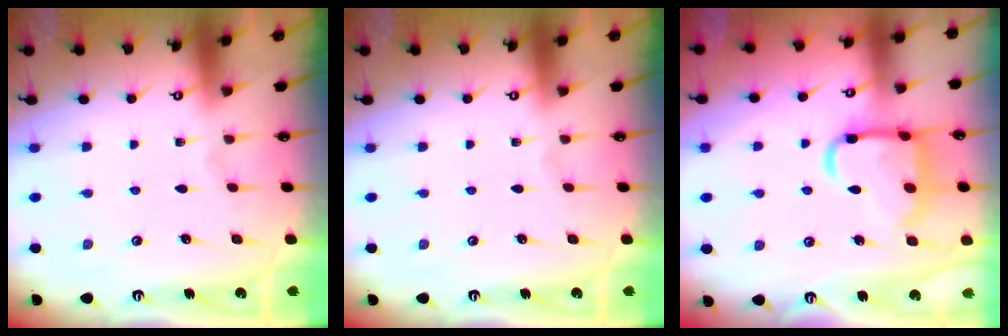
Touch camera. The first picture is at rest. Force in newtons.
{"total": 0.0}
{"total": 15.6, "press": 15.5, "slide": 1.5}